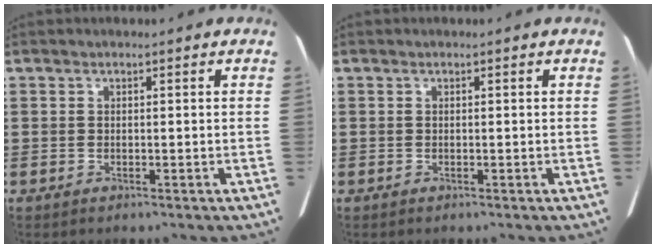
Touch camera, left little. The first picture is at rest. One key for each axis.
{"total": 0.0}